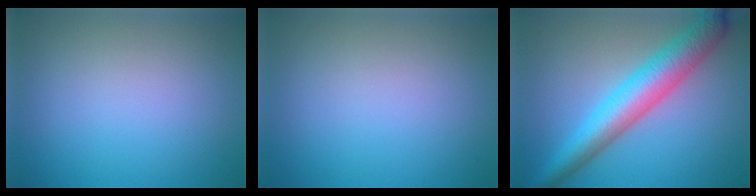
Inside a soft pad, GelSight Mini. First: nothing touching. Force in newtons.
{"total": 0.0}
{"total": 6.7, "press": 6.7, "slide": 0.2}